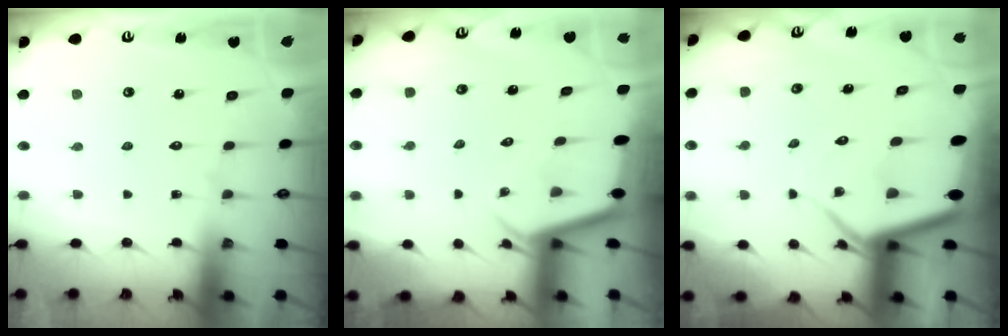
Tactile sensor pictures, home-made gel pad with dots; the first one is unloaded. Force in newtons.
{"total": 2.7, "press": 2.7, "slide": 0.1}
{"total": 8.7, "press": 8.7, "slide": 0.9}